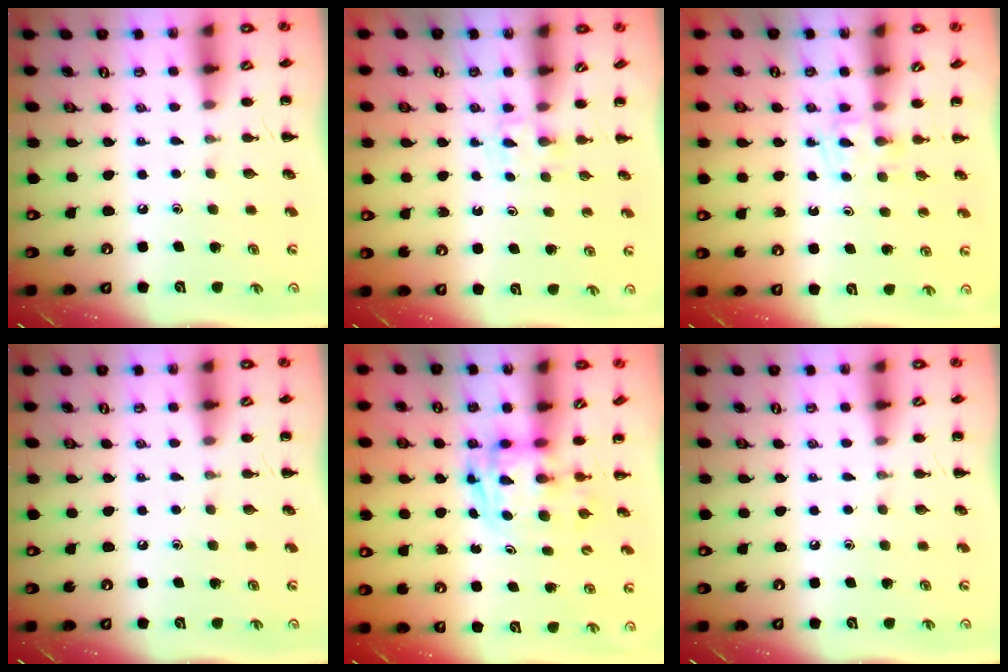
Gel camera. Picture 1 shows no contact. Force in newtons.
{"total": 2.3, "press": 2.1, "slide": 0.8}
{"total": 4.5, "press": 4.2, "slide": 1.4}
{"total": 0.0}
{"total": 2.7, "press": 2.6, "slide": 0.5}
{"total": 0.0}